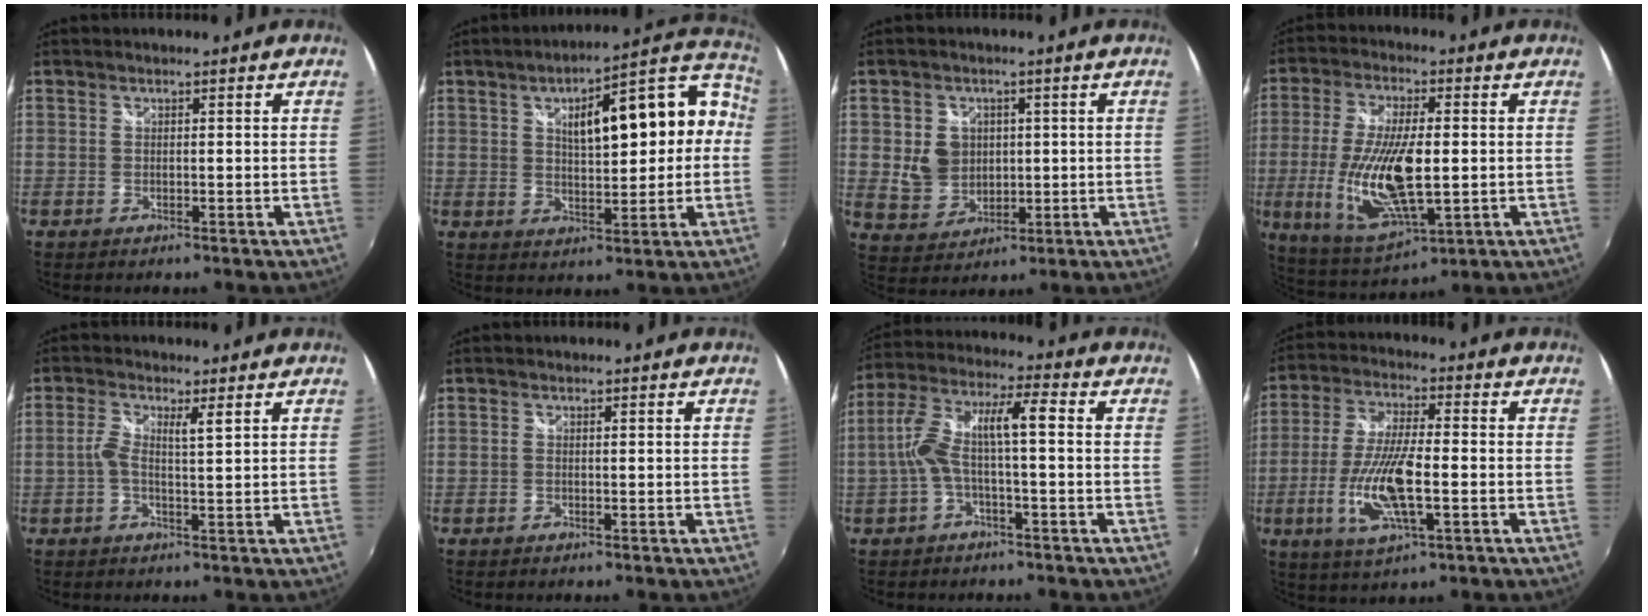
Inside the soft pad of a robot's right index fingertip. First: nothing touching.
{"total": 15.8, "force": [2.1, 5.8, 14.5], "torque": [-0.212, 0.049, 0.044]}
{"total": 7.2, "force": [0.9, 6.3, 3.3], "torque": [-0.070, 0.003, 0.033]}
{"total": 16.8, "force": [-1.5, 6.3, 15.5], "torque": [-0.309, -0.020, -0.017]}
{"total": 2.9, "force": [0.6, 0.1, 2.8], "torque": [-0.056, 0.001, 0.004]}
{"total": 0.0}
{"total": 9.7, "force": [-1.2, 1.7, 9.4], "torque": [-0.192, 0.015, -0.022]}
{"total": 12.6, "force": [-3.0, 3.6, 11.7], "torque": [-0.241, -0.012, -0.059]}